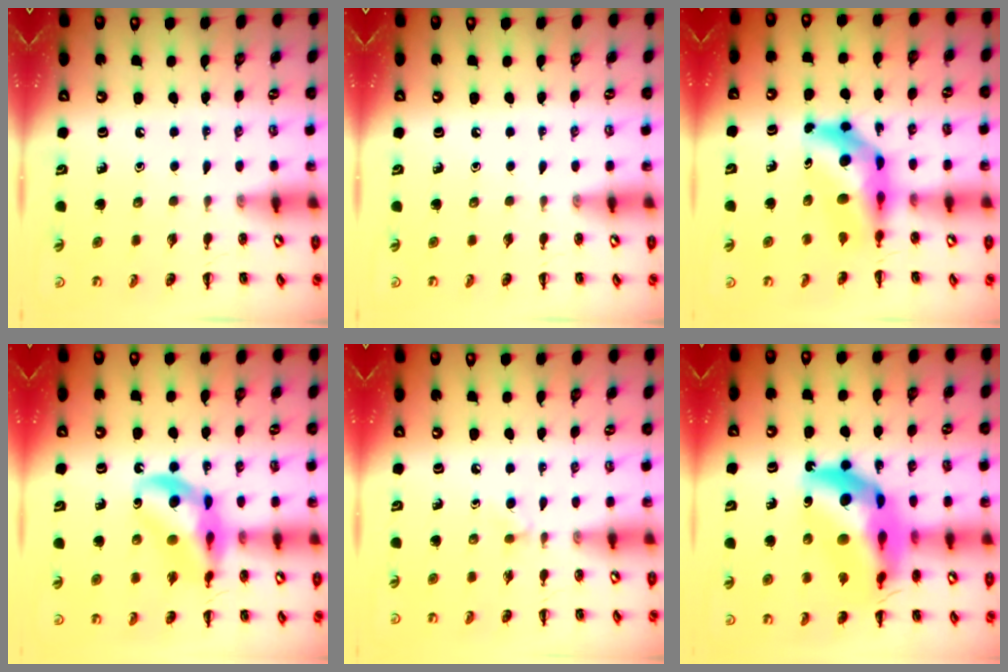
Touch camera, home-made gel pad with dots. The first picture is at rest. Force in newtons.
{"total": 0.0}
{"total": 9.9, "press": 9.3, "slide": 3.5}
{"total": 13.8, "press": 13.3, "slide": 3.6}
{"total": 2.2, "press": 2.0, "slide": 1.0}
{"total": 22.4, "press": 21.7, "slide": 5.5}